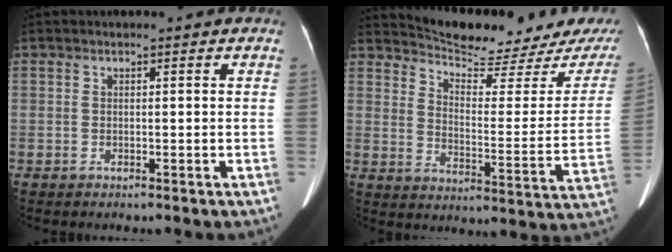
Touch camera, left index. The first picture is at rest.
{"total": 17.0, "force": [16.0, 1.0, 5.6], "torque": [-0.081, -0.073, 0.209]}